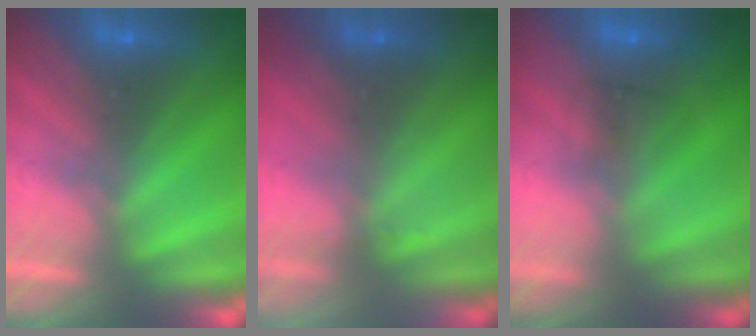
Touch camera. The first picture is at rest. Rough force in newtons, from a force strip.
{"total": 2.2}
{"total": 1.6}